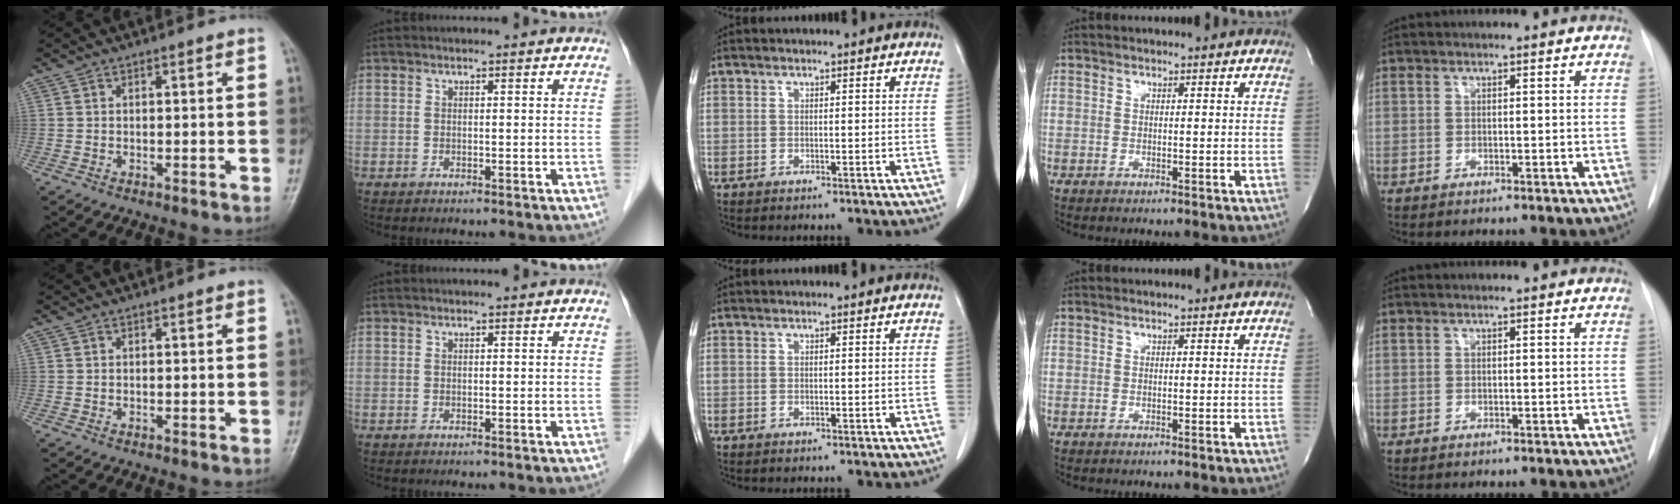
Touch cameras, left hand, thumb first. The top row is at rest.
{}